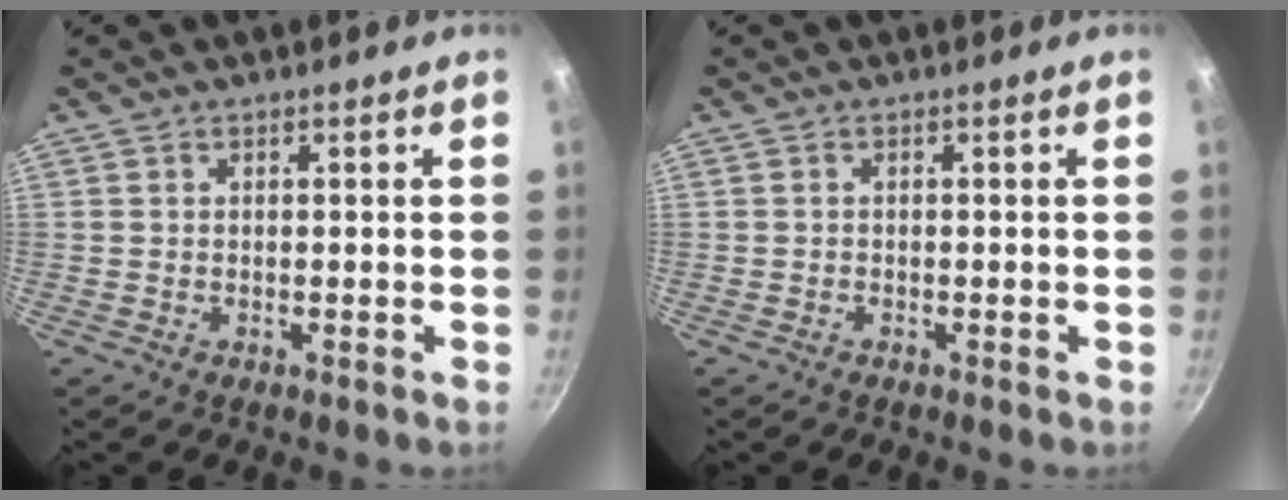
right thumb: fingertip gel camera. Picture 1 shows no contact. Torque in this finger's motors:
{"motor_torque": [2.92, 2.08, -0.21, -0.22, 0.00]}